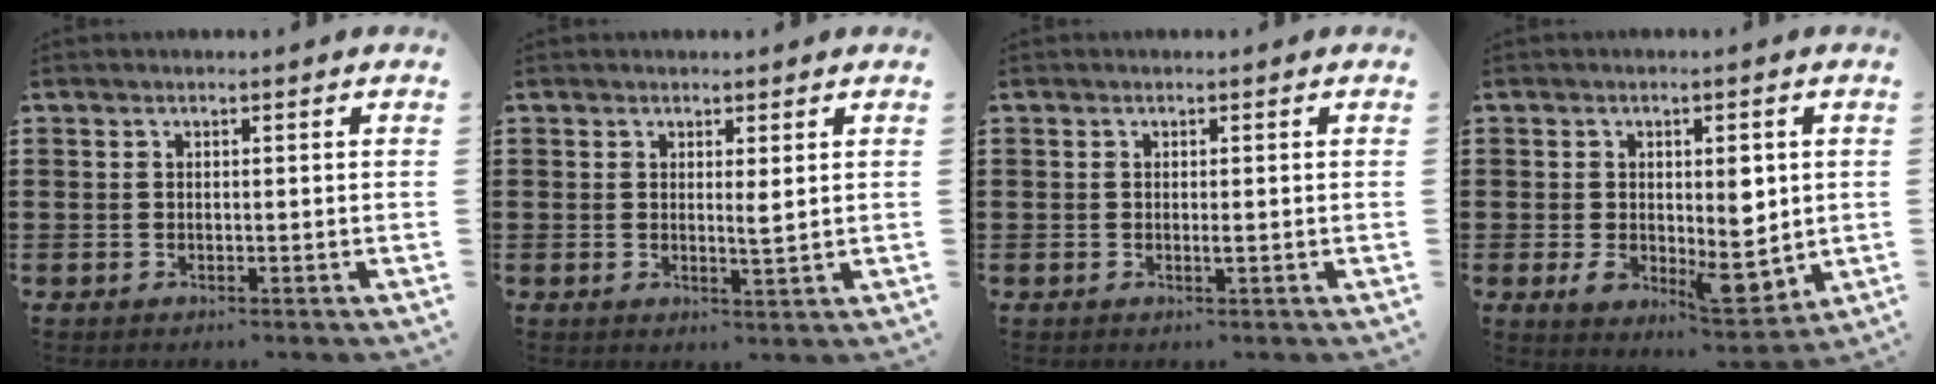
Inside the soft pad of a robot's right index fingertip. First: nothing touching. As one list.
[{"total": 1.7, "force": [0.9, 0.2, 1.4], "torque": [-0.022, -0.003, 0.014]}, {"total": 0.9, "force": [-0.1, 0.0, 0.9], "torque": [-0.016, -0.004, -0.001]}, {"total": 7.5, "force": [-0.1, 4.6, 5.9], "torque": [-0.077, 0.000, -0.003]}]